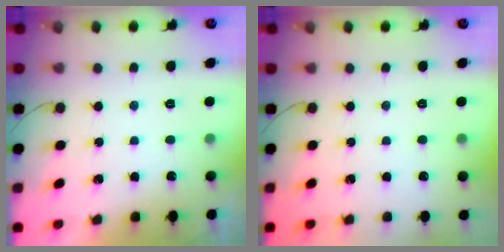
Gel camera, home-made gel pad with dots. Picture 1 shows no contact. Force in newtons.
{"total": 0.0}